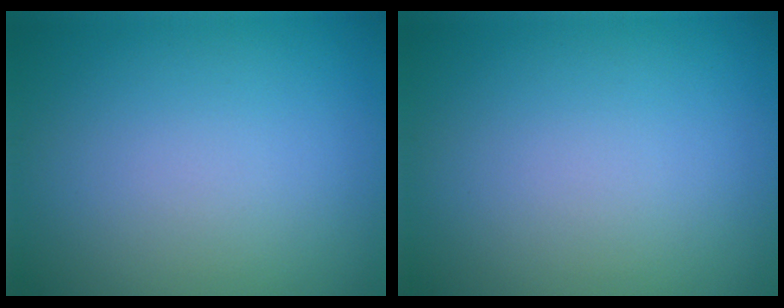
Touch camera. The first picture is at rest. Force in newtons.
{"total": 0.0}